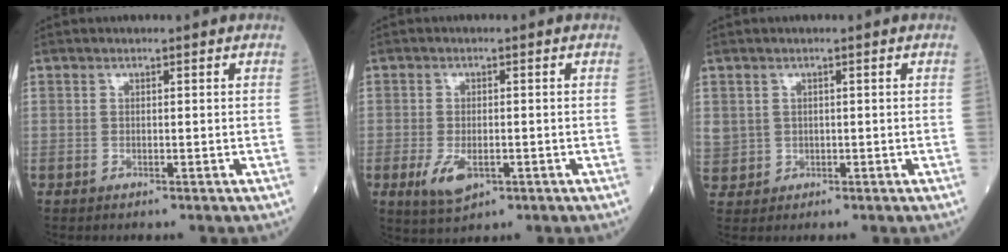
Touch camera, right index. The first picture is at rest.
{"total": 4.9, "force": [-1.8, 2.2, 4.0], "torque": [-0.083, -0.009, -0.024]}
{"total": 3.7, "force": [0.5, 3.6, 0.7], "torque": [-0.017, 0.006, 0.022]}